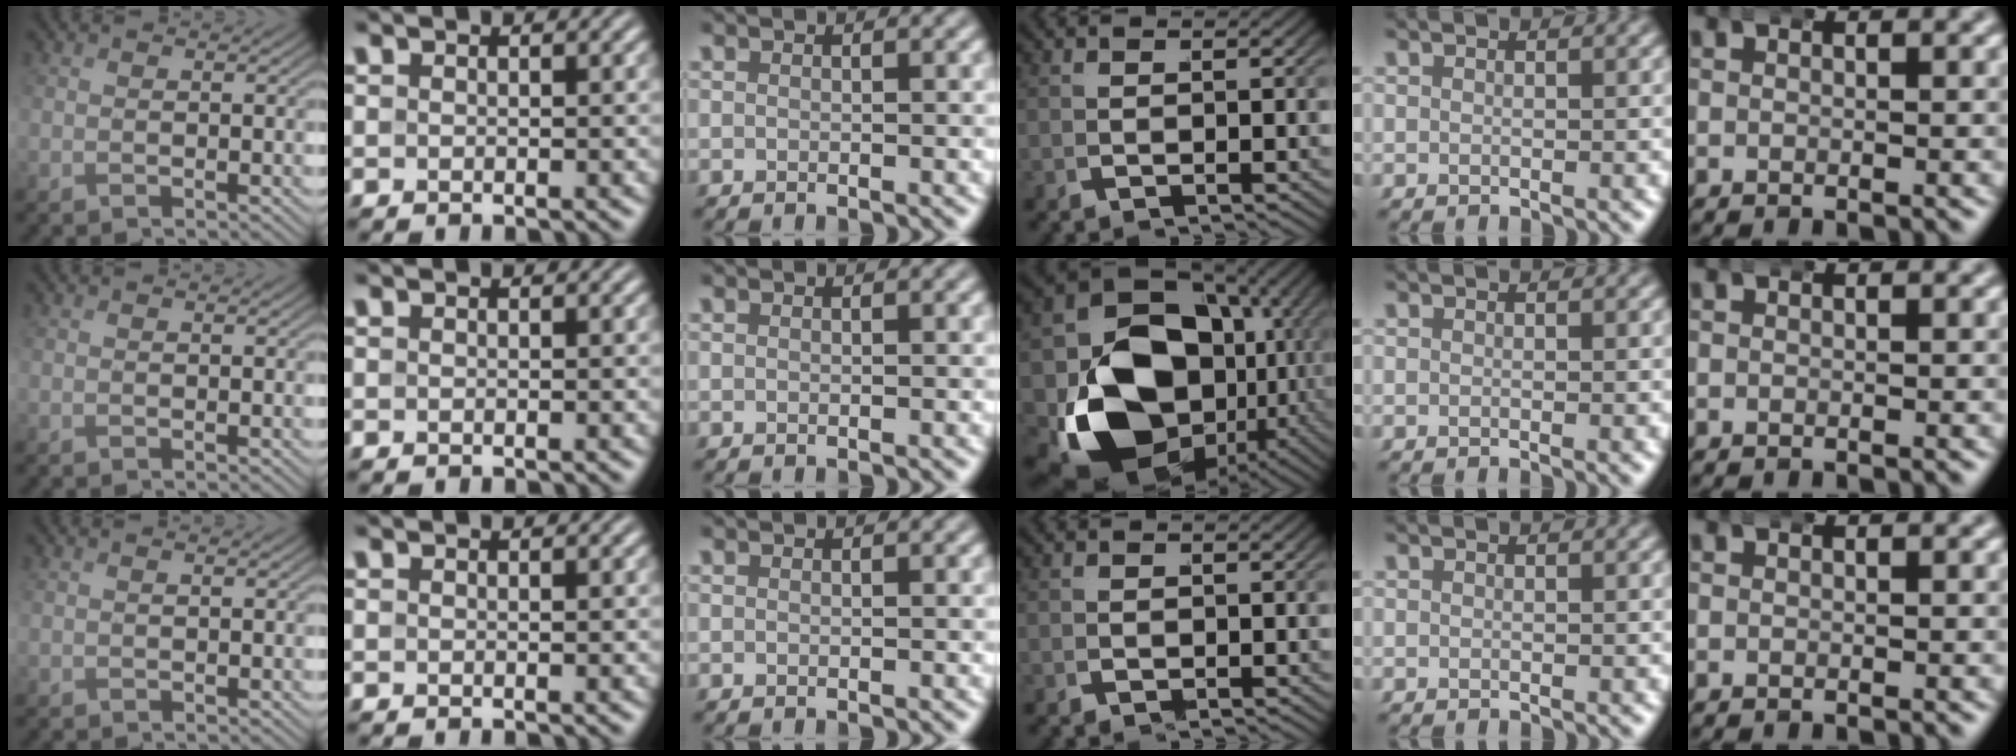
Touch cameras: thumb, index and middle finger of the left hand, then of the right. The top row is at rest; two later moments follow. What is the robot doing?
{"motion": "wrap", "object": "bandana"}